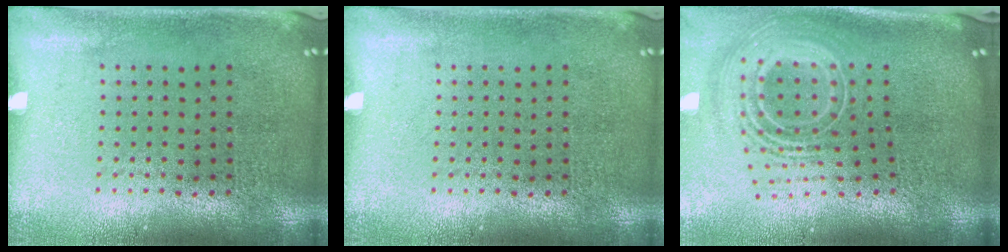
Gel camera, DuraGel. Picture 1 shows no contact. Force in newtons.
{"total": 0.0}
{"total": 3.0, "press": 1.9, "slide": 2.3}